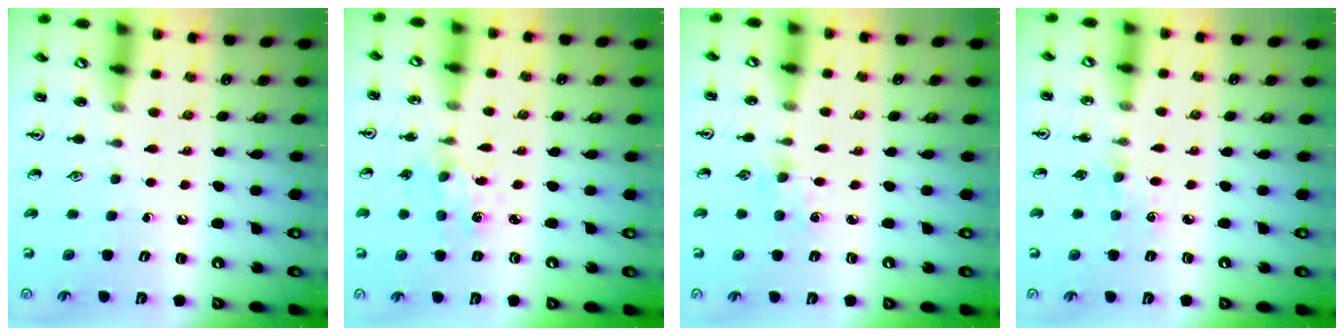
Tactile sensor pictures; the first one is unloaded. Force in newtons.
{"total": 2.1, "press": 2.1, "slide": 0.4}
{"total": 3.4, "press": 3.4, "slide": 0.5}
{"total": 2.8, "press": 2.7, "slide": 0.4}